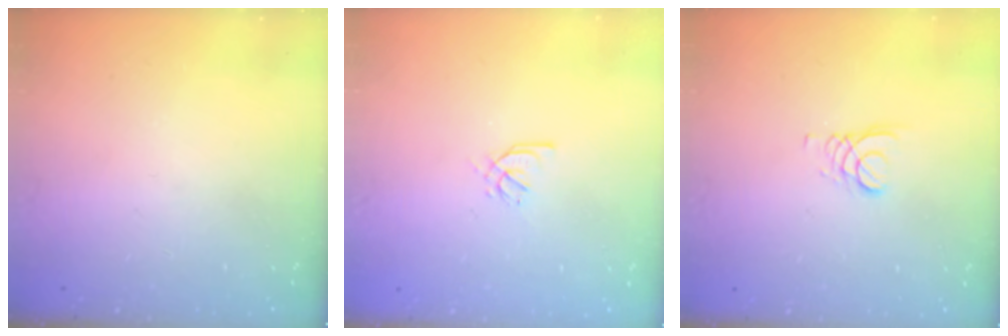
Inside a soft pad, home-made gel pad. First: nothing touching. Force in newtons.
{"total": 2.6, "press": 2.5, "slide": 0.7}
{"total": 2.4, "press": 2.4, "slide": 0.2}